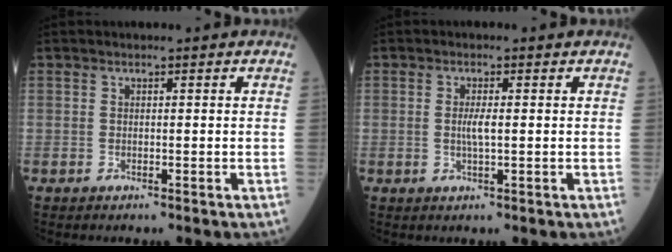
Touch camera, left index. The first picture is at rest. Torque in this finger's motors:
{"motor_torque": [0.67, 0.03, 0.06, 0.02]}